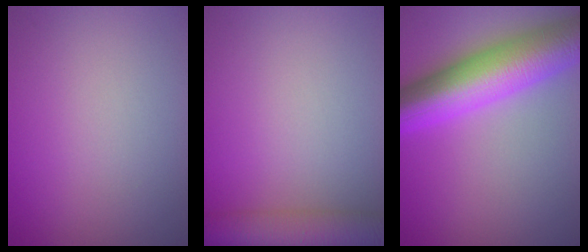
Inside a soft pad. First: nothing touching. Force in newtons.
{"total": 6.7, "press": 6.7, "slide": 0.3}
{"total": 10.2, "press": 10.2, "slide": 0.0}